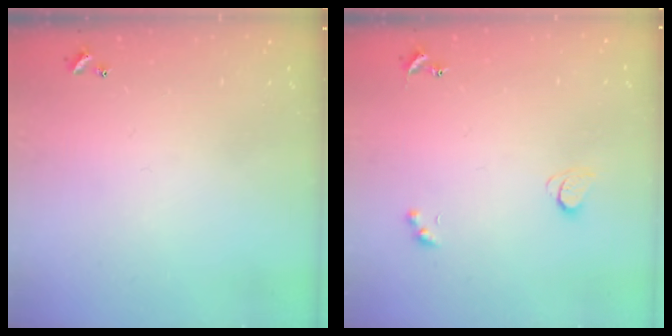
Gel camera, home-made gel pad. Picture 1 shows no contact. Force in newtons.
{"total": 2.0, "press": 1.9, "slide": 0.5}